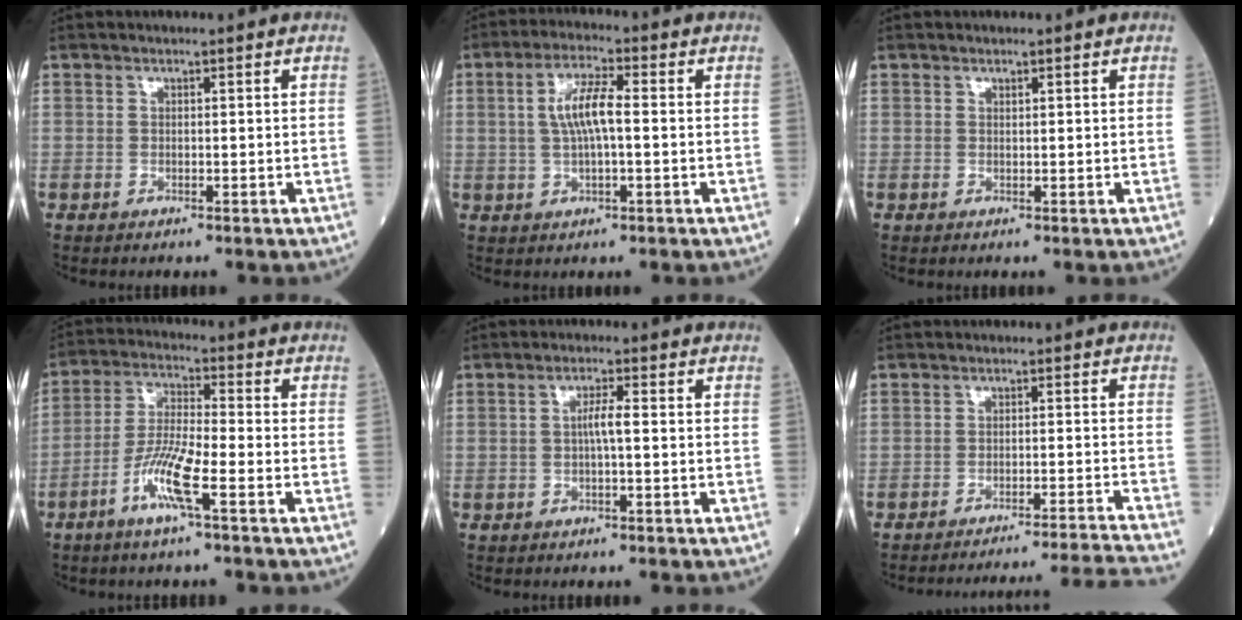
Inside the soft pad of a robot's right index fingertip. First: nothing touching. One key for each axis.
{"total": 6.3, "fx": 0.5, "fy": 1.3, "fz": 6.1, "tx": -0.125, "ty": 0.013, "tz": 0.007}
{"total": 0.0}
{"total": 8.5, "fx": -4.0, "fy": 0.5, "fz": 7.5, "tx": -0.154, "ty": -0.005, "tz": -0.082}
{"total": 2.6, "fx": -0.2, "fy": 0.1, "fz": 2.6, "tx": -0.047, "ty": 0.002, "tz": -0.005}
{"total": 15.4, "fx": -14.5, "fy": -4.3, "fz": 2.8, "tx": -0.009, "ty": -0.031, "tz": -0.188}